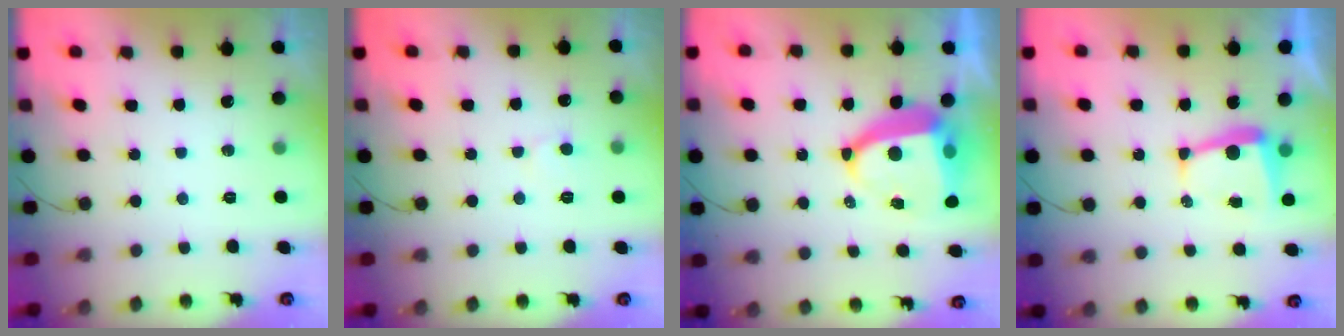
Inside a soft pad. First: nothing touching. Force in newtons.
{"total": 4.3, "press": 4.2, "slide": 0.4}
{"total": 10.2, "press": 10.2, "slide": 1.1}
{"total": 5.8, "press": 5.8, "slide": 0.4}